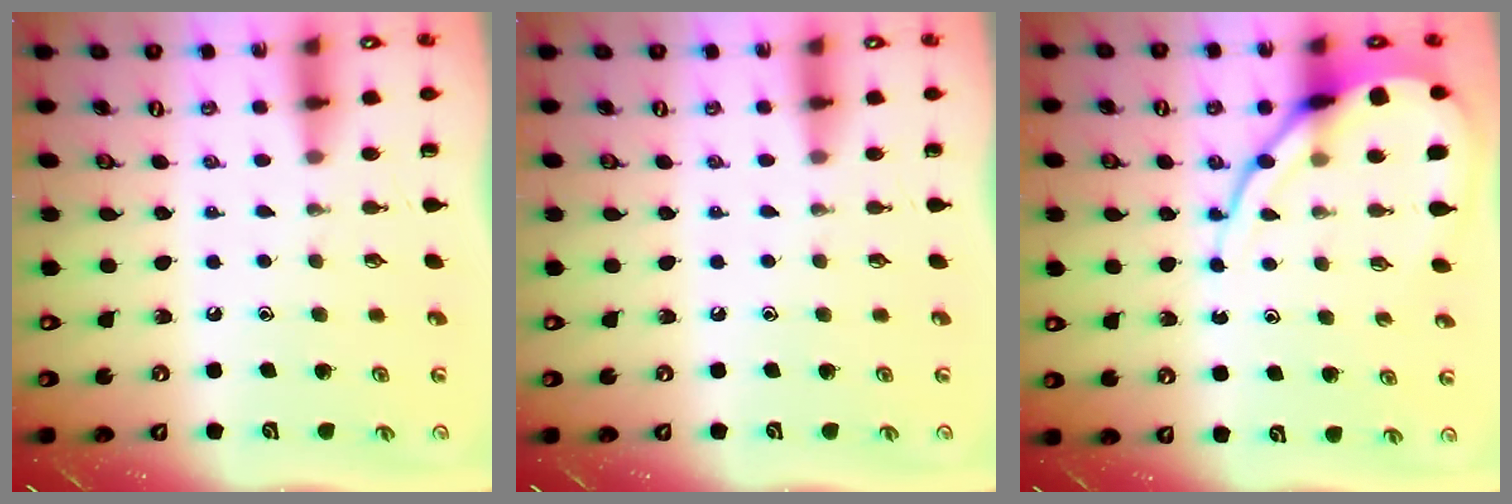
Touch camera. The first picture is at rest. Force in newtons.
{"total": 0.0}
{"total": 12.6, "press": 12.5, "slide": 1.1}